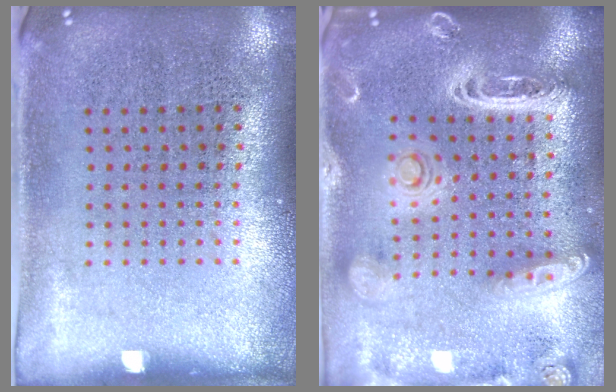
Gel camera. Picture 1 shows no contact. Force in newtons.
{"total": 3.0, "press": 2.5, "slide": 1.5}